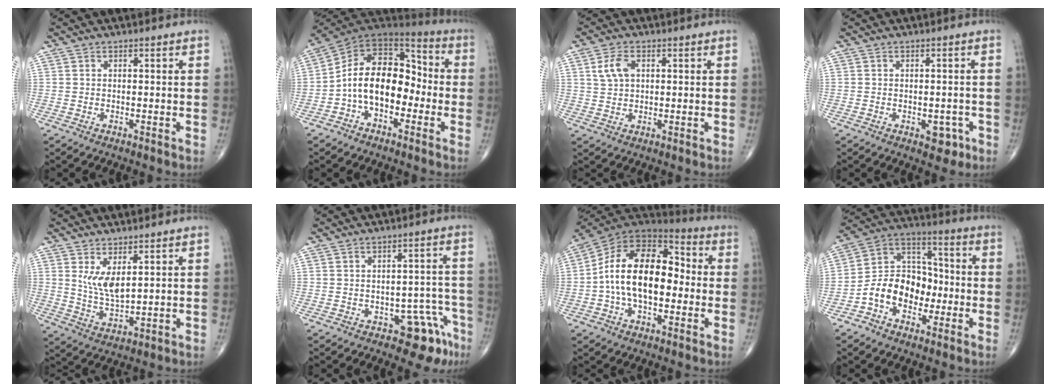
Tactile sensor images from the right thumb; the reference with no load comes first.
{"total": 15.8, "force": [-3.1, 10.1, 11.7], "torque": [-0.168, 0.063, -0.064]}
{"total": 4.8, "force": [1.5, 3.0, 3.4], "torque": [-0.065, 0.001, 0.029]}
{"total": 3.6, "force": [-1.6, 2.2, 2.4], "torque": [-0.007, 0.007, -0.016]}
{"total": 6.2, "force": [2.4, 2.5, 5.1], "torque": [-0.094, -0.028, 0.059]}
{"total": 7.8, "force": [-4.7, 4.2, 4.6], "torque": [-0.015, 0.039, -0.055]}
{"total": 18.6, "force": [-1.1, 11.1, 14.9], "torque": [-0.237, 0.044, -0.028]}
{"total": 13.2, "force": [-3.9, 9.8, 8.0], "torque": [-0.104, 0.053, -0.078]}